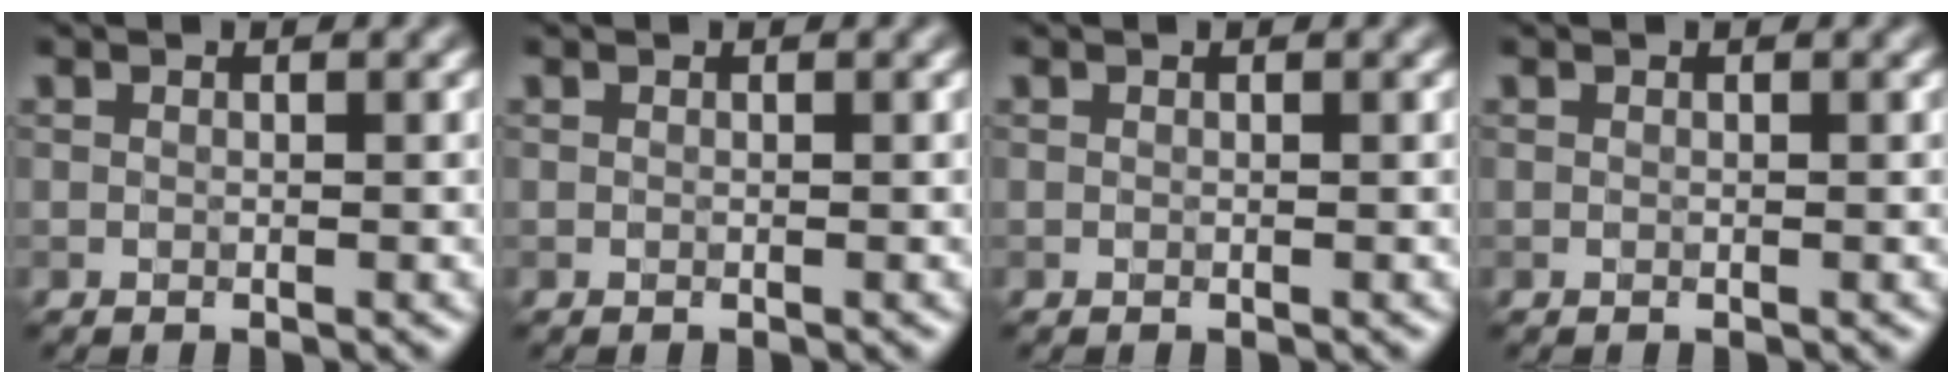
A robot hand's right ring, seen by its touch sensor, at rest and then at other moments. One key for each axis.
{"total": 0.0}
{"total": 0.0}
{"total": 0.0}